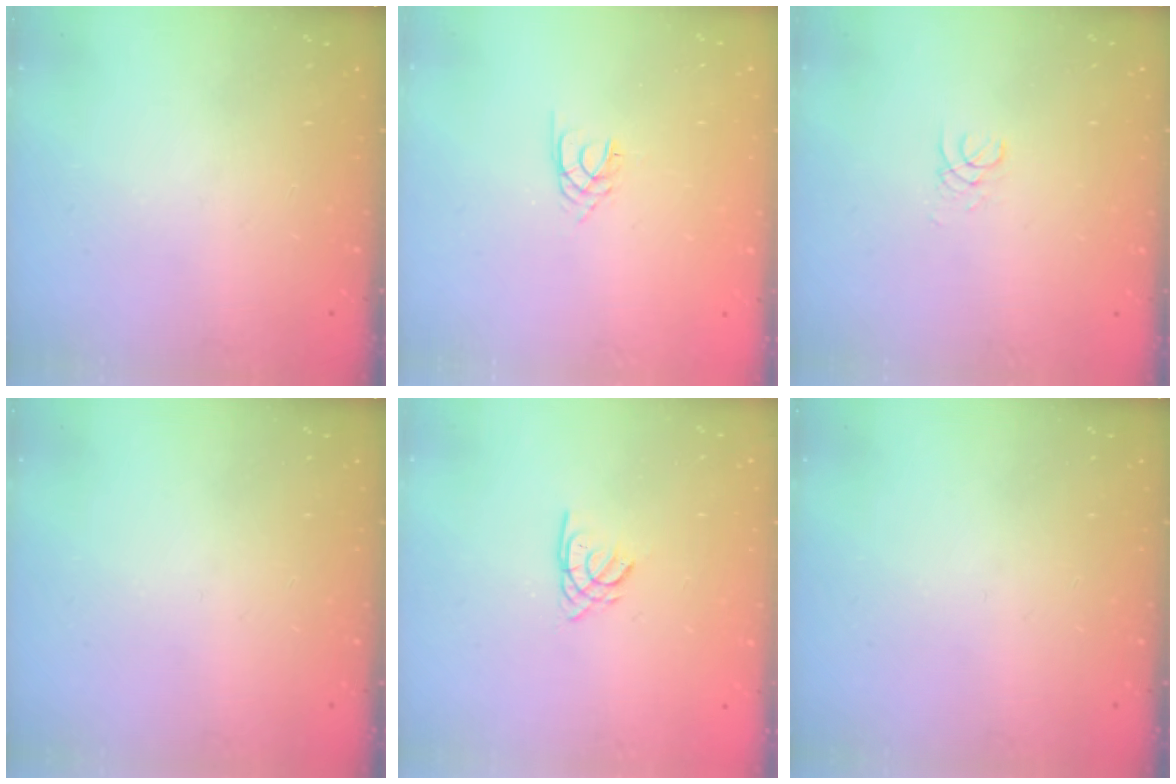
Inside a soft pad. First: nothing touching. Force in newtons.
{"total": 2.1, "press": 2.1, "slide": 0.3}
{"total": 1.0, "press": 1.0, "slide": 0.1}
{"total": 0.0}
{"total": 1.8, "press": 1.8, "slide": 0.3}
{"total": 0.0}